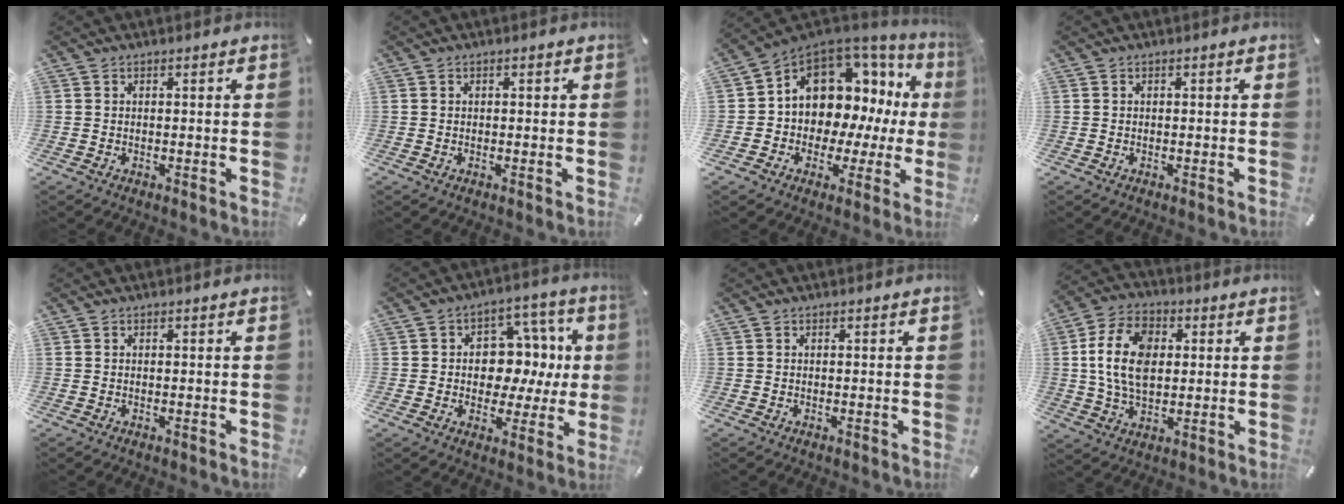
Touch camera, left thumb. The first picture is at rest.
{"total": 0.6, "force": [-0.1, 0.6, 0.2], "torque": [-0.002, 0.005, -0.003]}
{"total": 11.8, "force": [4.0, 9.6, 5.4], "torque": [-0.092, -0.046, 0.076]}
{"total": 0.0}
{"total": 0.0}
{"total": 11.4, "force": [0.9, 9.6, 6.2], "torque": [-0.069, -0.015, 0.022]}
{"total": 0.0}
{"total": 13.5, "force": [1.6, 9.6, 9.3], "torque": [-0.196, 0.012, 0.028]}